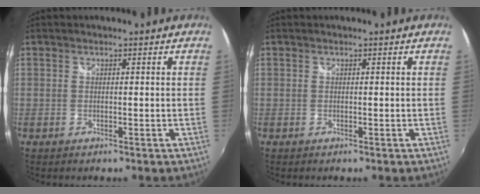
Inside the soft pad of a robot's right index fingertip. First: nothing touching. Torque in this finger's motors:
{"motor_torque": [0.00, 0.00, 0.00, 0.00]}